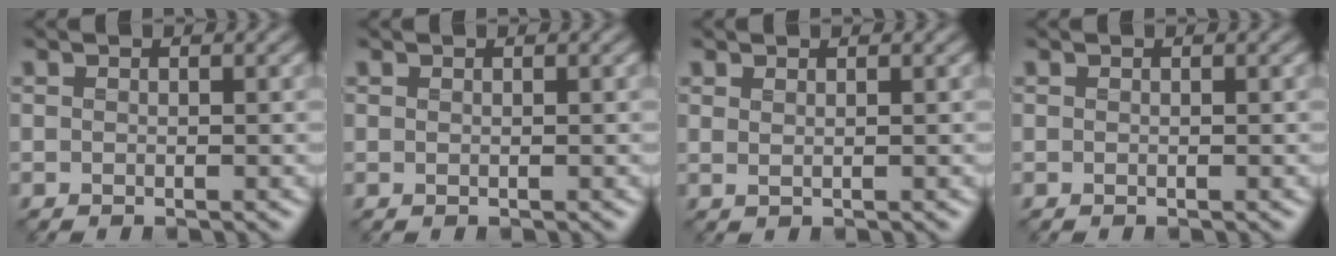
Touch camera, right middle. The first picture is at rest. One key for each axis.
{"total": 0.0}
{"total": 0.6, "fx": 0.6, "fy": -0.1, "fz": 0.1, "tx": -0.003, "ty": -0.004, "tz": 0.006}
{"total": 0.0}